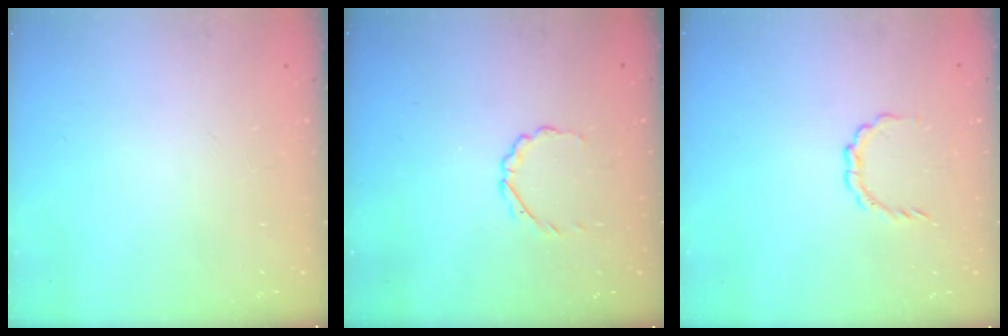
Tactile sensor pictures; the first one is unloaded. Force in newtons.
{"total": 2.0, "press": 1.8, "slide": 0.7}
{"total": 3.6, "press": 3.6, "slide": 0.3}